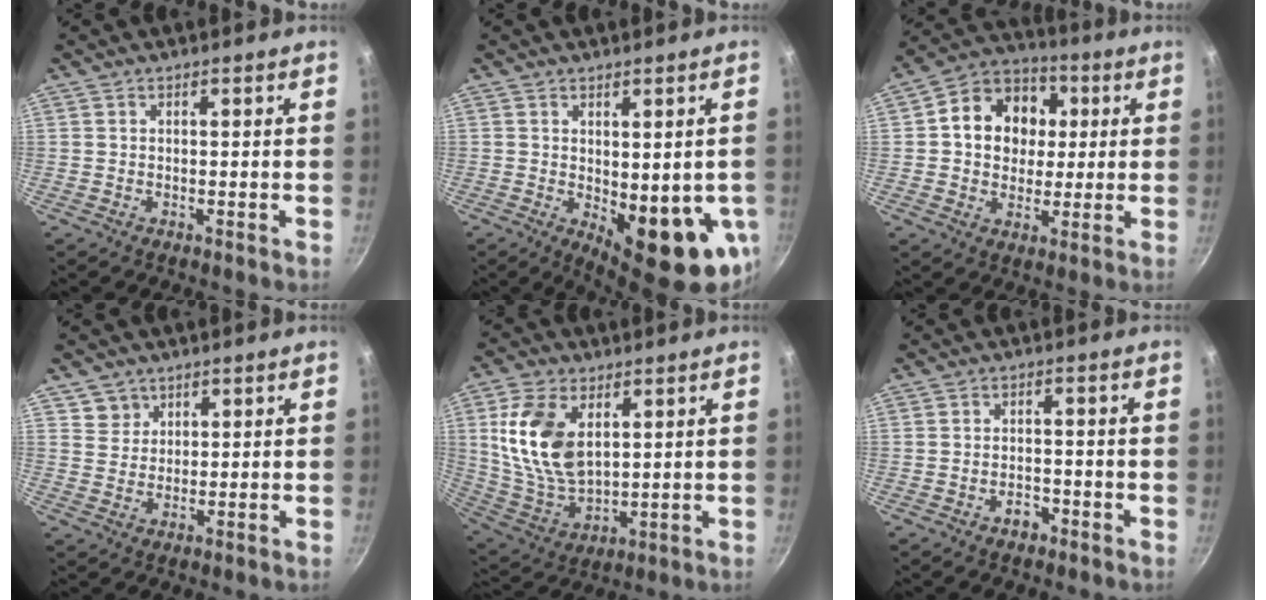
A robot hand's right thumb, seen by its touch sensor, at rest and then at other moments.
{"total": 13.1, "force": [-1.9, 5.3, 11.8], "torque": [-0.129, -0.019, -0.010]}
{"total": 14.5, "force": [2.3, 11.9, 7.9], "torque": [-0.097, 0.018, 0.024]}
{"total": 3.8, "force": [2.2, 3.2, 0.2], "torque": [0.023, 0.004, 0.039]}
{"total": 15.9, "force": [4.5, 9.7, 11.7], "torque": [-0.212, -0.023, 0.101]}
{"total": 2.8, "force": [-1.7, 1.8, 1.4], "torque": [-0.010, 0.018, -0.024]}